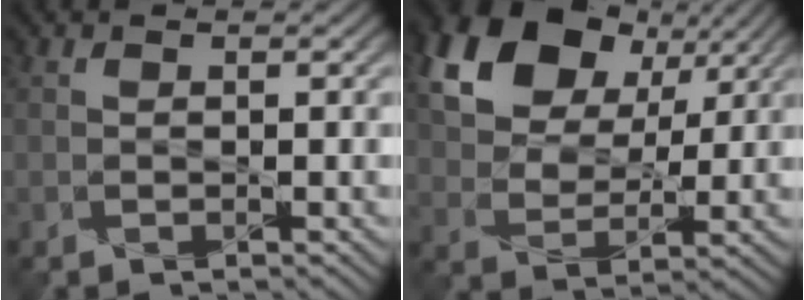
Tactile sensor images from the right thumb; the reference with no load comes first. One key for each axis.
{"total": 17.3, "fx": 9.3, "fy": 11.3, "fz": 9.3, "tx": -0.226, "ty": 0.039, "tz": 0.188}